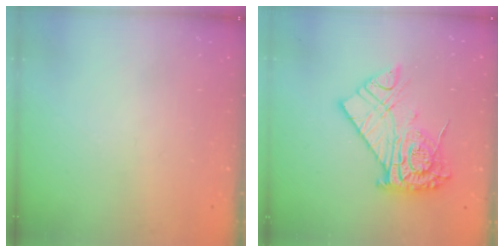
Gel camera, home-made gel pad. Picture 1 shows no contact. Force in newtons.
{"total": 15.9, "press": 15.8, "slide": 1.4}